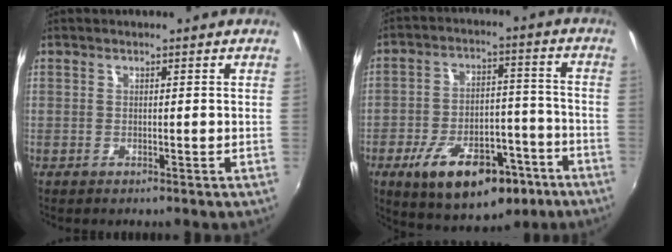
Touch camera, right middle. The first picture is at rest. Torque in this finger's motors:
{"motor_torque": [1.32, -0.82, 0.32, 0.18]}